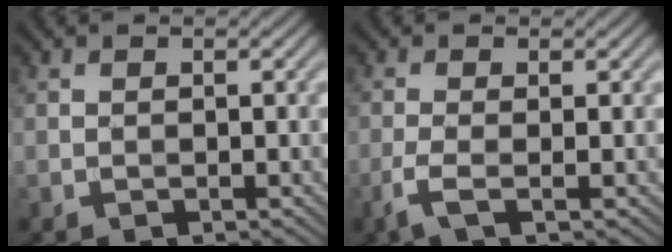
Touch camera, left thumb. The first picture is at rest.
{"total": 2.9, "force": [-1.1, 0.5, 2.6], "torque": [-0.061, 0.002, -0.035]}